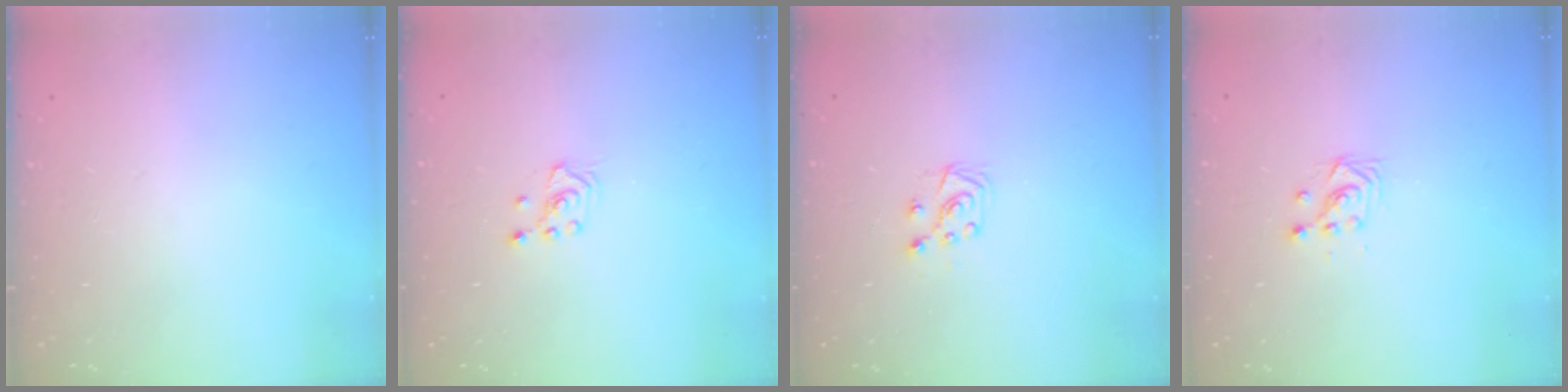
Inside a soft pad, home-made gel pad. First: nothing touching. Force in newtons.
{"total": 2.1, "press": 2.1, "slide": 0.1}
{"total": 7.3, "press": 7.2, "slide": 0.5}
{"total": 2.9, "press": 2.9, "slide": 0.2}